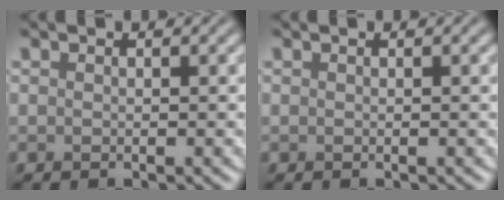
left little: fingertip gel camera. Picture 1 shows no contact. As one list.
[{"total": 0.0}]